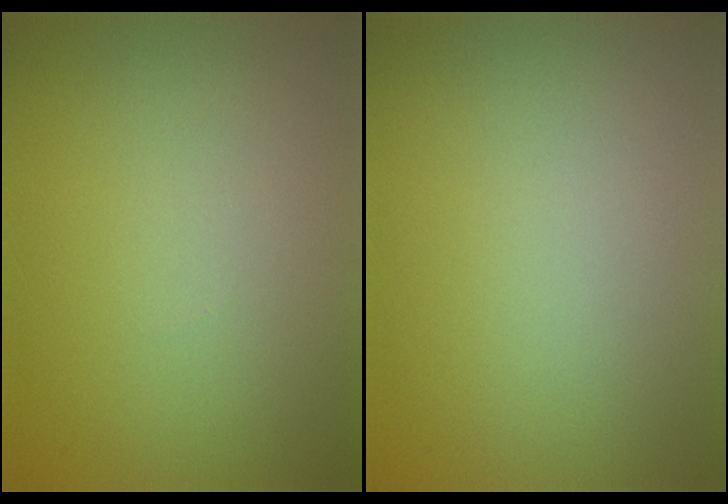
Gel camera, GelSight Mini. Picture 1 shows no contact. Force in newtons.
{"total": 0.0}